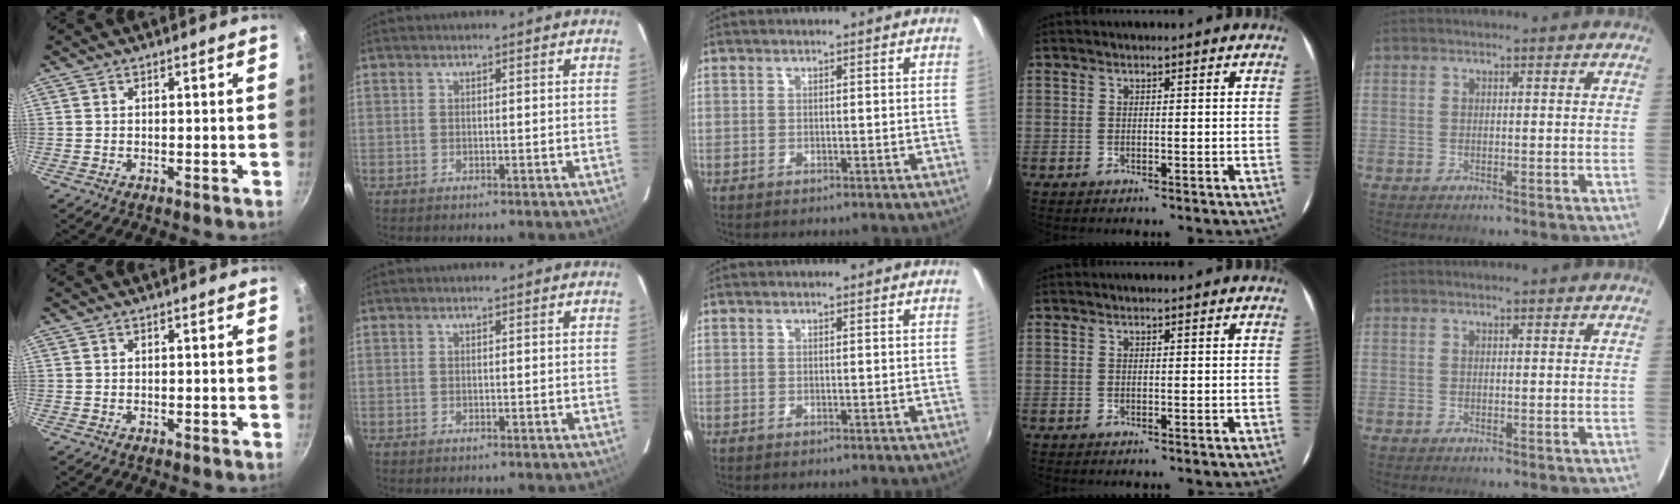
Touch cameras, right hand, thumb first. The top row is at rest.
{}